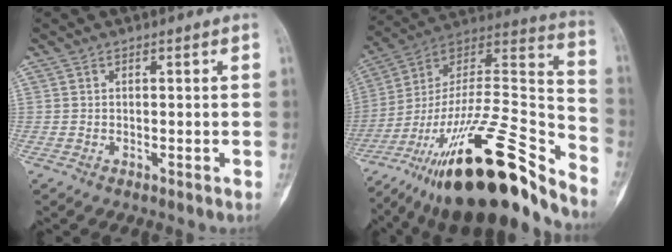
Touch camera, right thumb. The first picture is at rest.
{"total": 33.2, "force": [-22.2, 8.7, 23.1], "torque": [-0.332, 0.083, -0.371]}